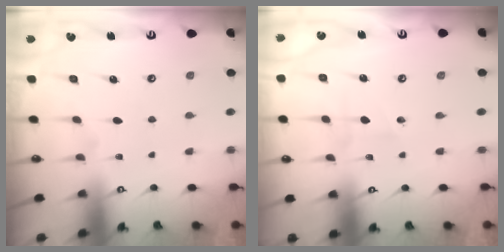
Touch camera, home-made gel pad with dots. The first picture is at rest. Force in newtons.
{"total": 1.6, "press": 1.3, "slide": 0.9}